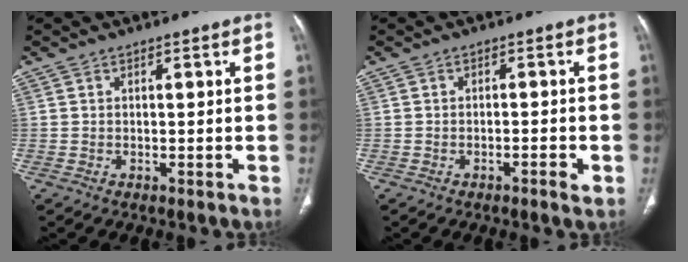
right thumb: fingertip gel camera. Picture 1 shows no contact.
{"total": 2.3, "force": [-1.1, 0.5, 2.0], "torque": [-0.038, 0.003, -0.017]}